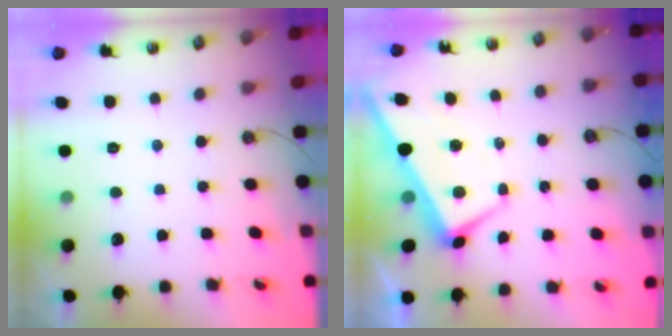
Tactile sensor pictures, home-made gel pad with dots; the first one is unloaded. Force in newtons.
{"total": 1.5, "press": 1.4, "slide": 0.7}